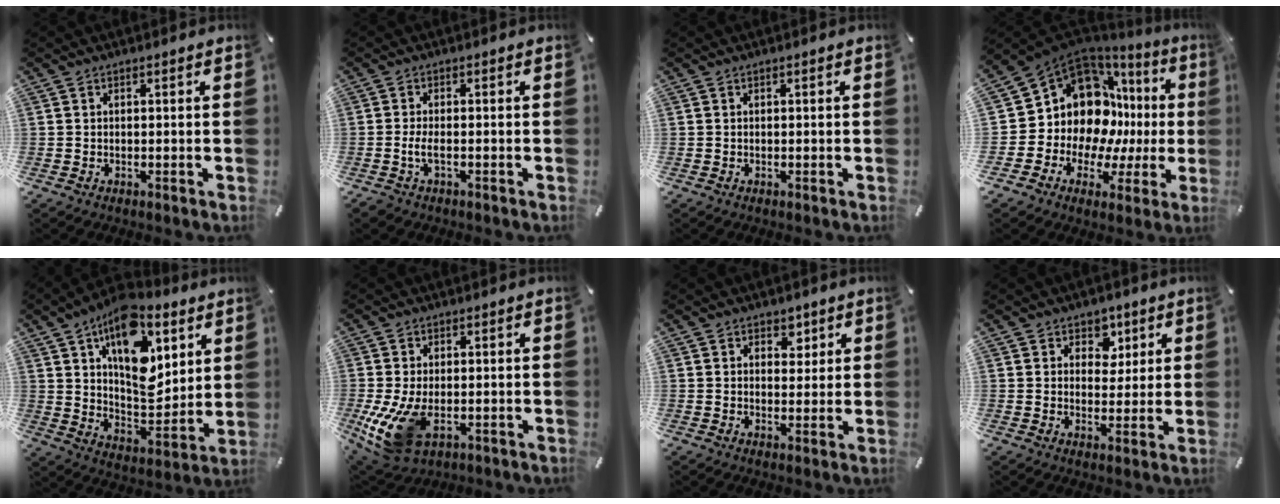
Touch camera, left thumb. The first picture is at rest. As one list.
[{"total": 3.2, "force": [-1.0, 1.3, 2.7], "torque": [-0.060, 0.001, -0.021]}, {"total": 0.0}, {"total": 16.3, "force": [4.3, 13.0, 8.8], "torque": [-0.153, -0.063, 0.089]}, {"total": 19.1, "force": [9.1, 10.6, 13.0], "torque": [-0.202, -0.048, 0.160]}, {"total": 10.1, "force": [-2.3, 6.3, 7.6], "torque": [-0.155, -0.014, -0.038]}, {"total": 3.5, "force": [1.7, 2.9, 1.2], "torque": [0.009, -0.009, 0.020]}, {"total": 5.6, "force": [2.2, 4.9, 1.6], "torque": [-0.007, -0.008, 0.032]}]